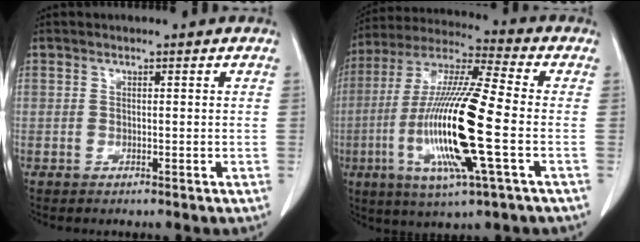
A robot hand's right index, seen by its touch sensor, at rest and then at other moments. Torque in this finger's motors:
{"motor_torque": [2.14, 0.00, 0.89, 0.19]}